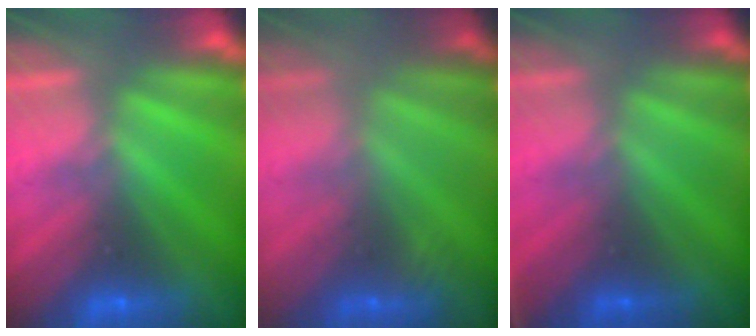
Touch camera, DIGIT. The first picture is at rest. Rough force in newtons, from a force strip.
{"total": 2.6}
{"total": 2.5}